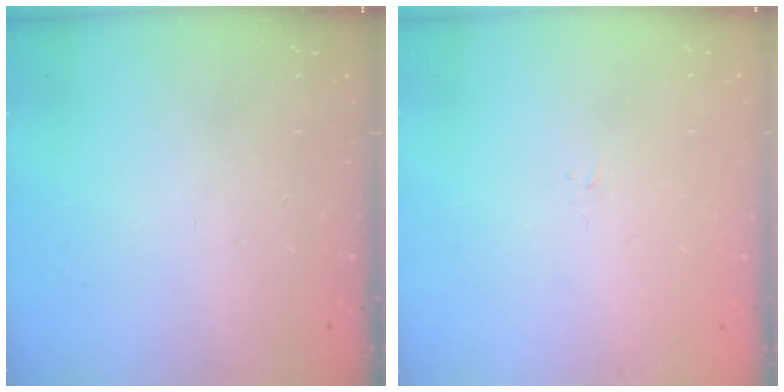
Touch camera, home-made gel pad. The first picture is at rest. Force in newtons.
{"total": 1.6, "press": 1.5, "slide": 0.3}